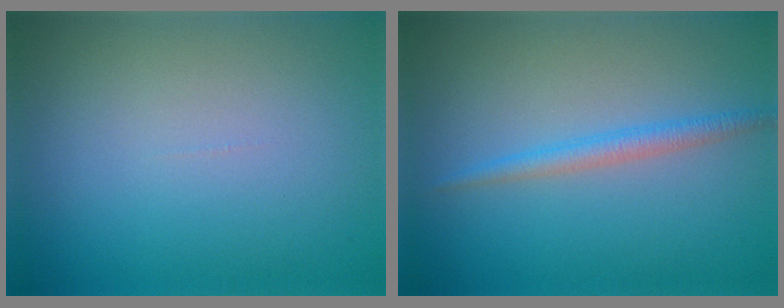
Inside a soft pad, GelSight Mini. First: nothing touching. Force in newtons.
{"total": 1.9, "press": 1.9, "slide": 0.0}